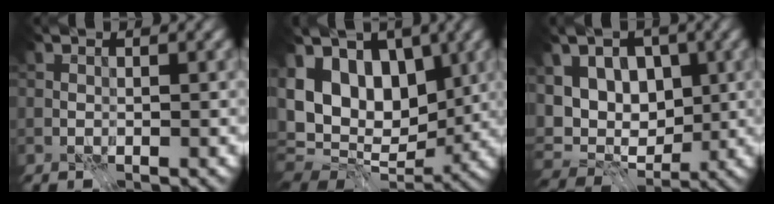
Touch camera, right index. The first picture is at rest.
{"total": 11.9, "force": [2.6, 8.1, 8.4], "torque": [-0.146, 0.018, 0.033]}
{"total": 10.3, "force": [2.8, 7.0, 7.0], "torque": [-0.095, 0.040, 0.024]}